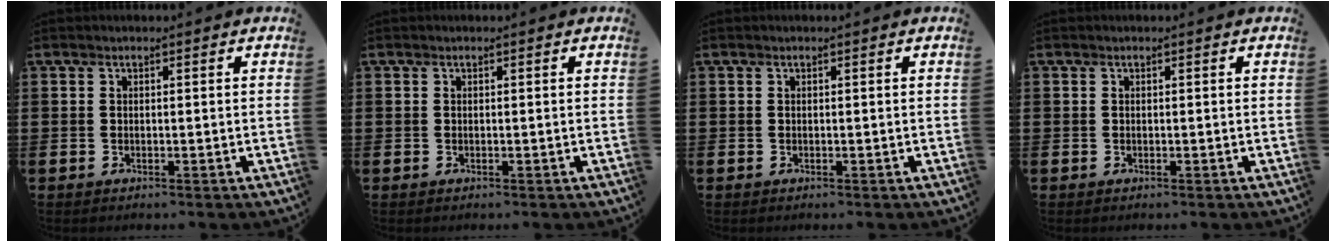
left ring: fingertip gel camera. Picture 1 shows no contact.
{"total": 0.0}
{"total": 0.0}
{"total": 0.0}